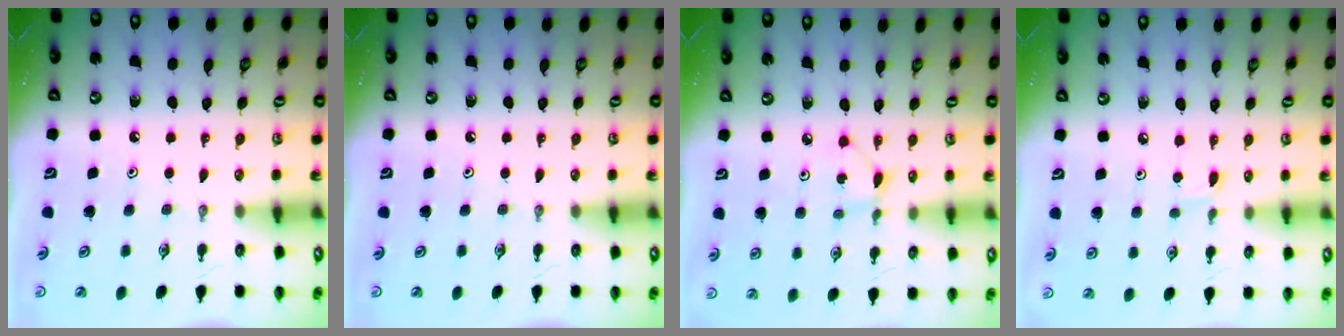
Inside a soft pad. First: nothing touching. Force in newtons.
{"total": 0.0}
{"total": 2.3, "press": 2.3, "slide": 0.2}
{"total": 2.8, "press": 2.8, "slide": 0.4}